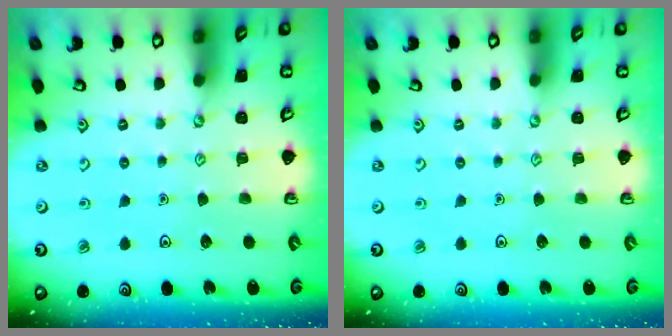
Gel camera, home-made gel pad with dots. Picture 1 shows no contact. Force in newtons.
{"total": 0.0}